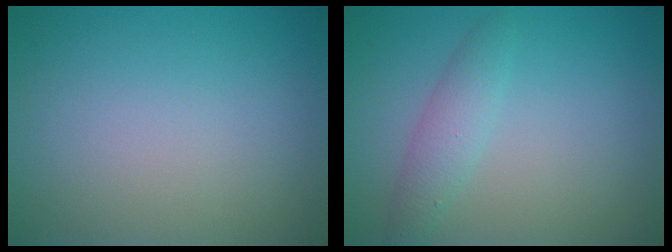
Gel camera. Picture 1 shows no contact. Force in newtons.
{"total": 2.3, "press": 2.3, "slide": 0.1}